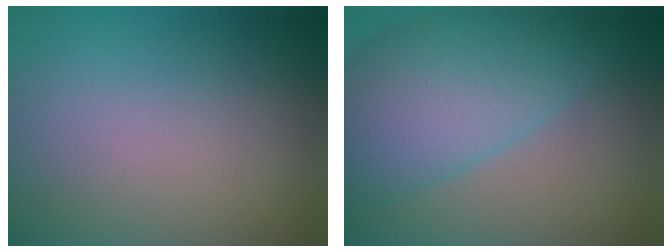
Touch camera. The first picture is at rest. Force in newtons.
{"total": 9.3, "press": 9.3, "slide": 0.3}